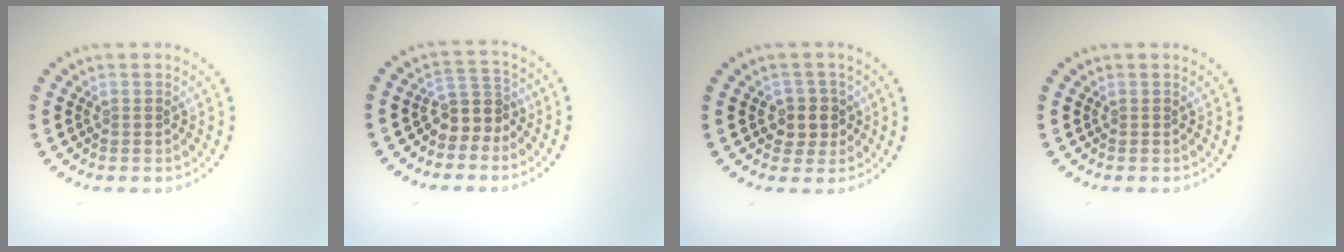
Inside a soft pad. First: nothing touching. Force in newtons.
{"total": 2.7, "press": 2.0, "slide": 1.8}
{"total": 2.3, "press": 2.0, "slide": 1.0}
{"total": 0.0}